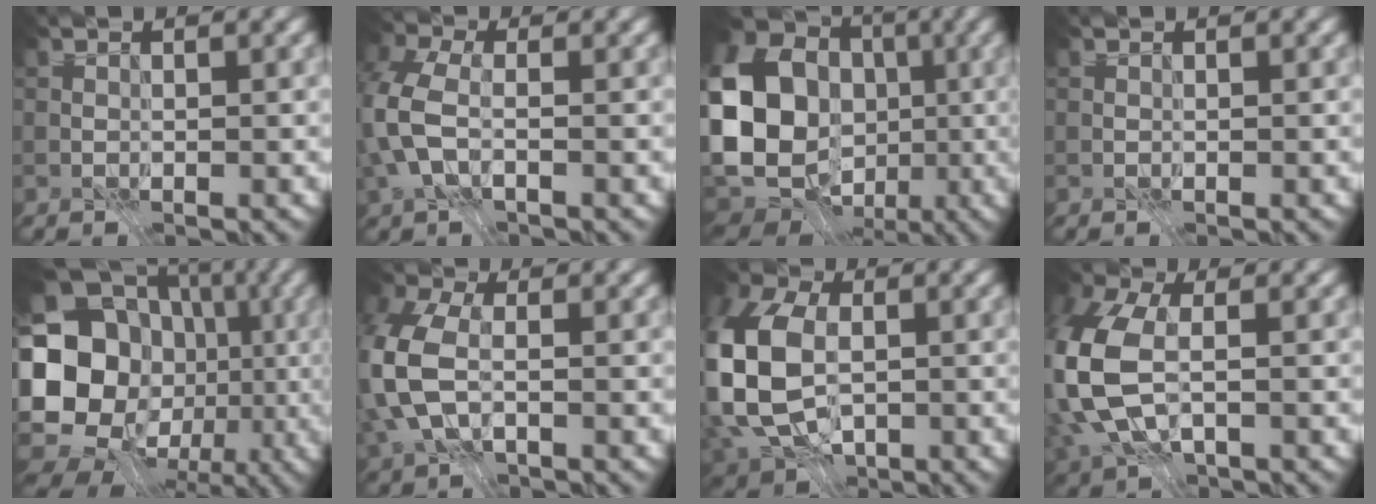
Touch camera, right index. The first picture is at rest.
{"total": 5.9, "force": [-1.3, 3.6, 4.5], "torque": [-0.123, 0.004, -0.036]}
{"total": 20.4, "force": [-1.3, 17.6, 10.1], "torque": [-0.220, -0.009, -0.058]}
{"total": 0.0}
{"total": 21.7, "force": [-3.7, 18.7, 10.4], "torque": [-0.203, 0.011, -0.095]}
{"total": 8.2, "force": [-1.0, 5.4, 6.1], "torque": [-0.168, -0.003, -0.022]}
{"total": 13.5, "force": [-1.7, 9.1, 9.9], "torque": [-0.239, -0.012, -0.045]}
{"total": 10.8, "force": [-0.8, 7.0, 8.2], "torque": [-0.230, -0.024, -0.004]}